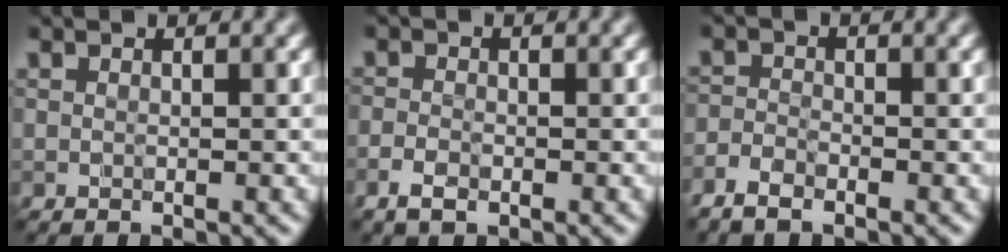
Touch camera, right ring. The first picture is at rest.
{"total": 1.6, "force": [-1.0, 0.8, 1.0], "torque": [-0.017, -0.001, -0.023]}
{"total": 1.8, "force": [-1.5, 0.5, 0.8], "torque": [-0.015, 0.000, -0.037]}